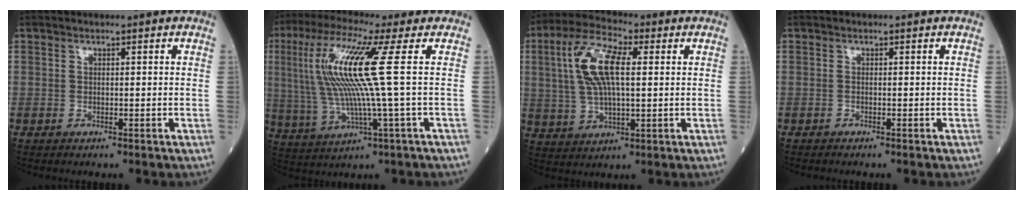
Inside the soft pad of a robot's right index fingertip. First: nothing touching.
{"total": 13.4, "force": [2.3, -0.7, 13.2], "torque": [-0.289, 0.010, 0.044]}
{"total": 11.3, "force": [2.5, 3.7, 10.4], "torque": [-0.226, 0.019, 0.051]}
{"total": 0.7, "force": [-0.6, -0.1, 0.3], "torque": [-0.005, 0.001, -0.008]}